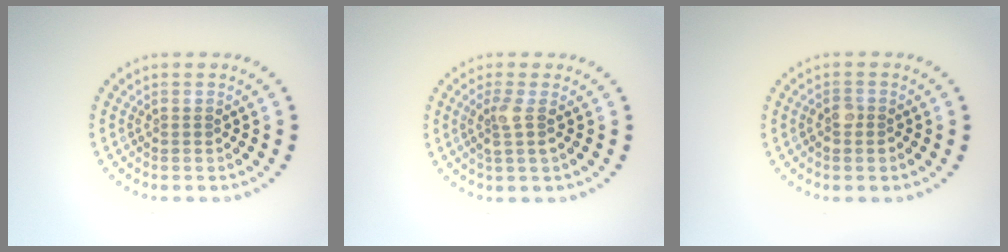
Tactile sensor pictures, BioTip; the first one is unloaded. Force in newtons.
{"total": 1.9, "press": 1.5, "slide": 1.2}
{"total": 1.3, "press": 1.2, "slide": 0.6}